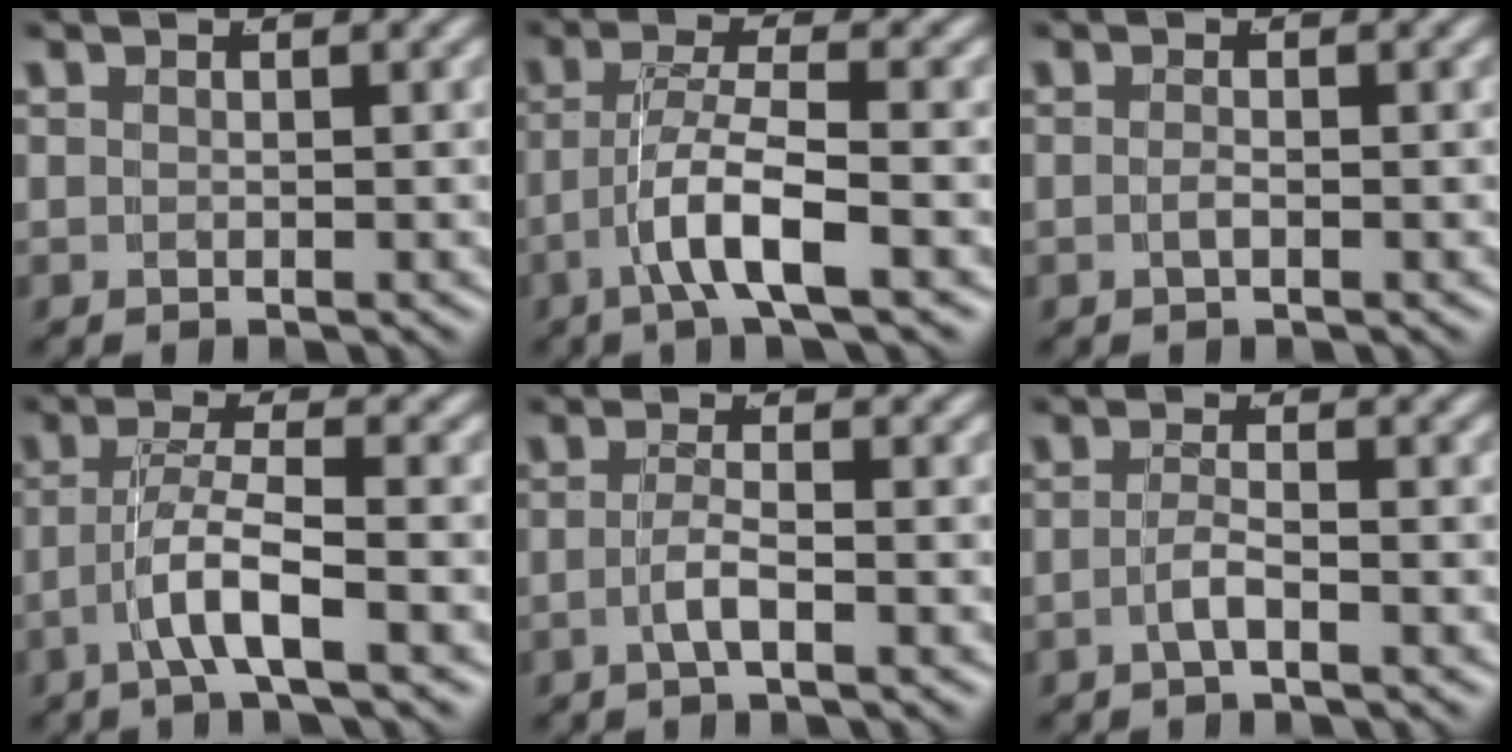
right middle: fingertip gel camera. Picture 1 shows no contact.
{"total": 4.4, "force": [-1.7, 1.1, 3.9], "torque": [-0.068, 0.000, -0.030]}
{"total": 0.7, "force": [-0.4, 0.3, 0.5], "torque": [-0.009, -0.001, -0.009]}
{"total": 3.8, "force": [-1.7, 0.8, 3.3], "torque": [-0.055, 0.003, -0.033]}
{"total": 1.8, "force": [-1.0, 0.1, 1.5], "torque": [-0.025, -0.002, -0.019]}
{"total": 1.7, "force": [-1.1, 0.1, 1.2], "torque": [-0.020, -0.001, -0.023]}